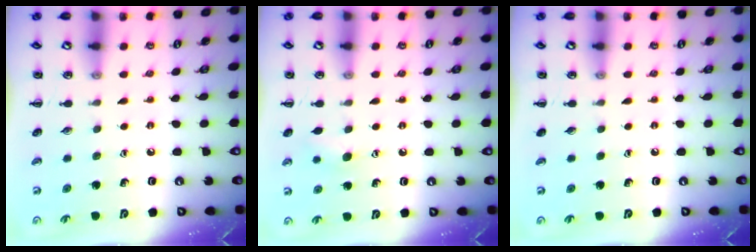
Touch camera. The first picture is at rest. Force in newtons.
{"total": 5.7, "press": 5.5, "slide": 1.2}
{"total": 0.0}